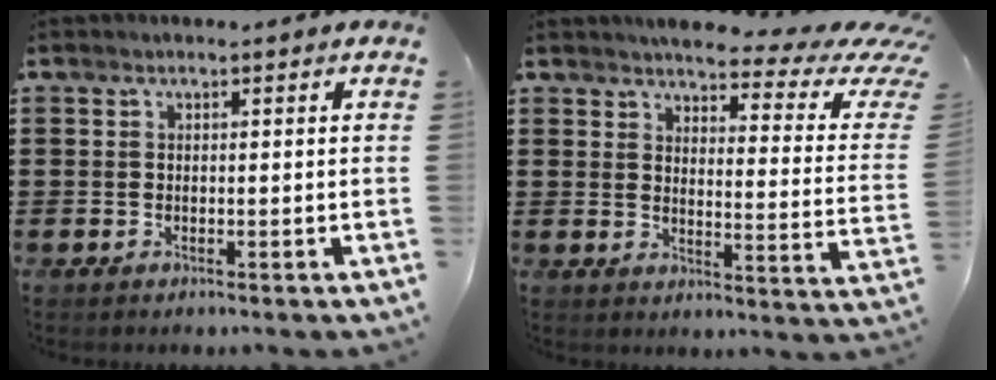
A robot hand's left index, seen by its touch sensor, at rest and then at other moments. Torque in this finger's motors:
{"motor_torque": [2.14, 0.00, 0.23, 0.01]}